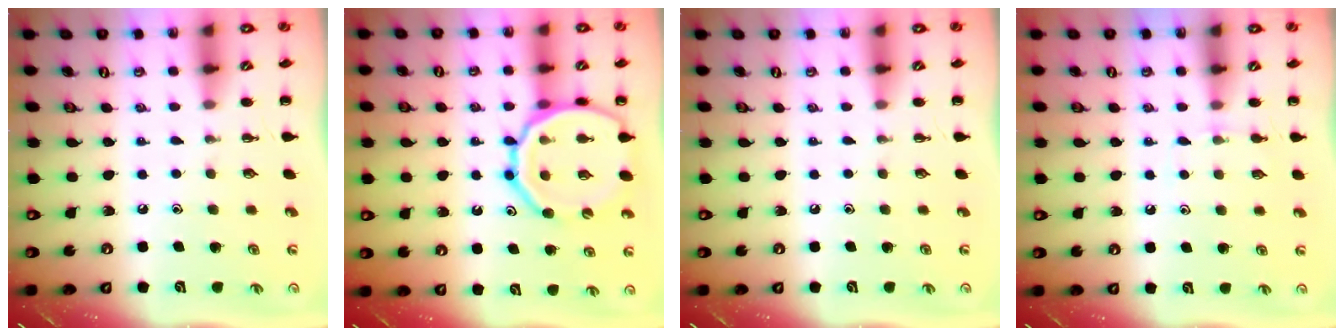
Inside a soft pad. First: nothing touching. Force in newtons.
{"total": 18.7, "press": 18.6, "slide": 2.3}
{"total": 0.0}
{"total": 4.5, "press": 4.3, "slide": 1.4}